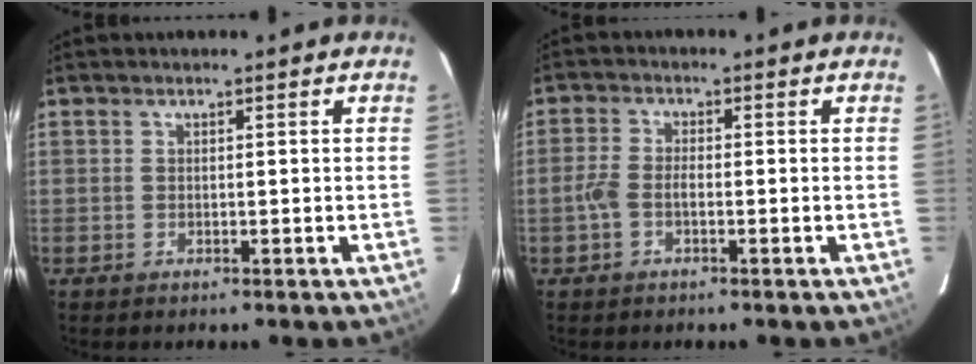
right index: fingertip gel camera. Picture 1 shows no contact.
{"total": 3.4, "force": [-1.2, 1.6, 2.7], "torque": [-0.063, 0.005, -0.026]}